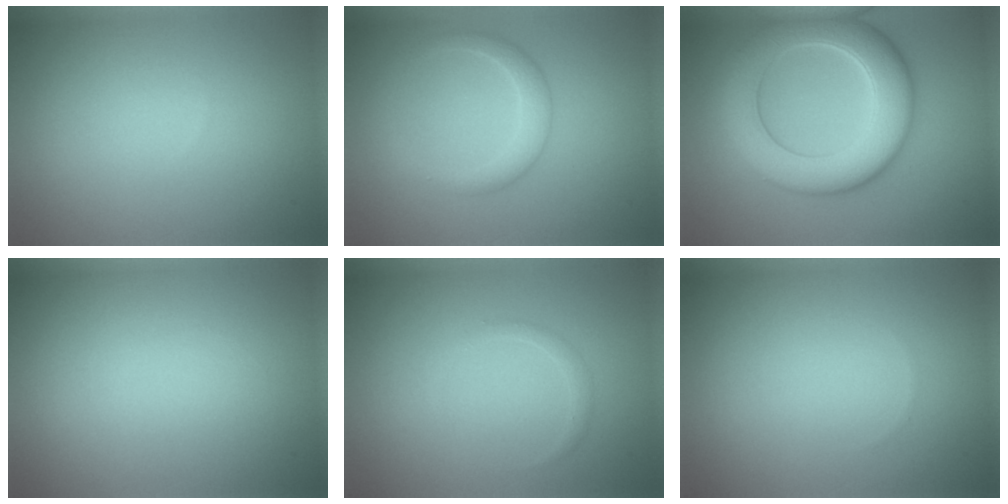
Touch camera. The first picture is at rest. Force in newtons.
{"total": 2.2, "press": 2.2, "slide": 0.1}
{"total": 8.4, "press": 8.3, "slide": 0.5}
{"total": 0.0}
{"total": 0.8, "press": 0.8, "slide": 0.2}
{"total": 0.0}